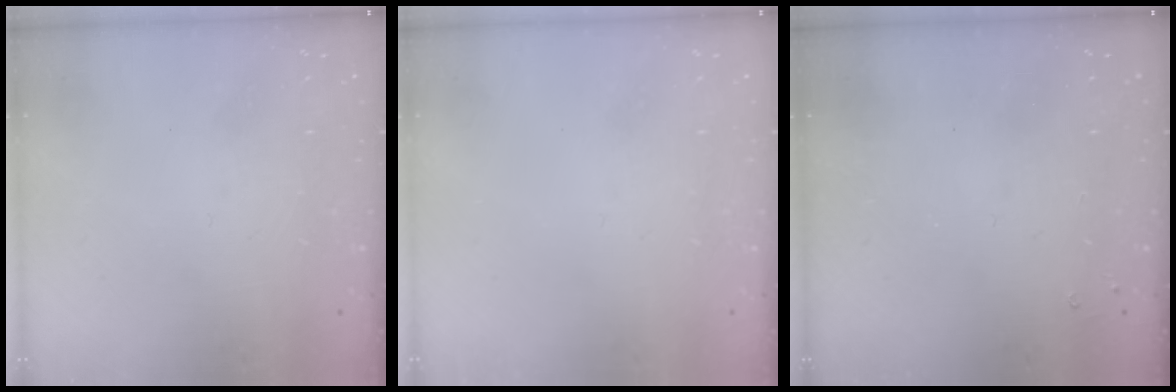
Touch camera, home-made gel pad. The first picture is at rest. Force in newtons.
{"total": 0.0}
{"total": 1.9, "press": 1.8, "slide": 0.4}